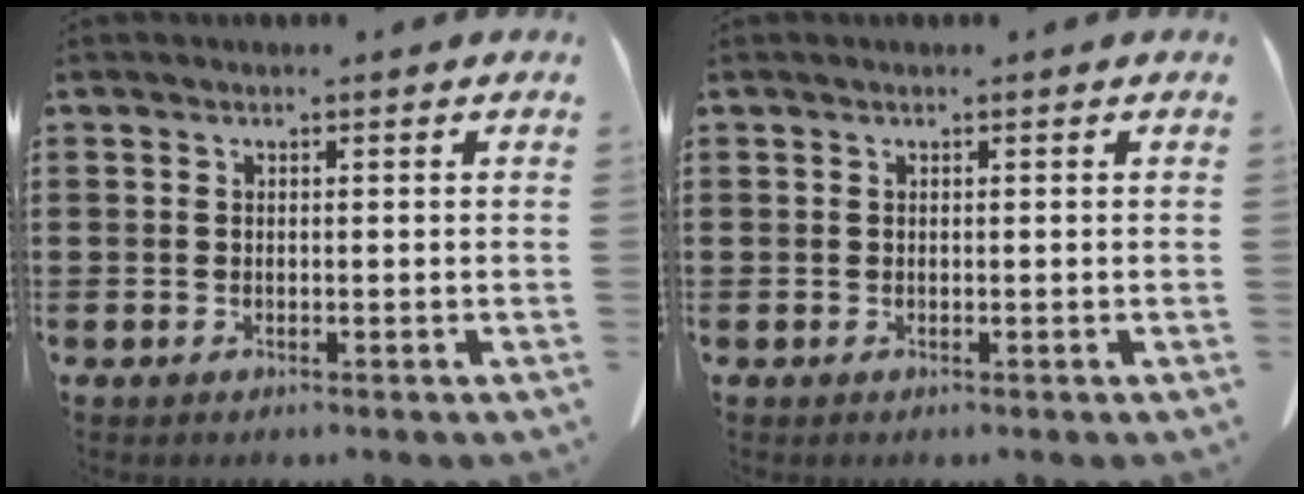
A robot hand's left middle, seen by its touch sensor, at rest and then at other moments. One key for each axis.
{"total": 0.0}